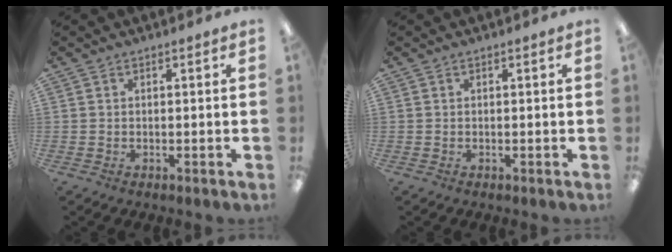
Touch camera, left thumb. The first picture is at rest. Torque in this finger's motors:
{"motor_torque": [0.00, 0.00, -0.08, 0.08, 0.00]}